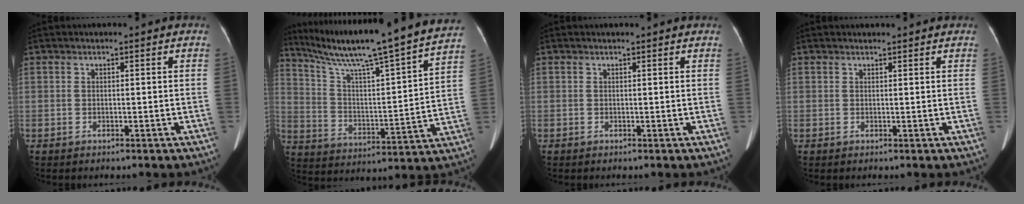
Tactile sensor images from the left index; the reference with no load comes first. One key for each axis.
{"total": 25.2, "fx": 21.6, "fy": -0.9, "fz": 12.9, "tx": -0.218, "ty": -0.031, "tz": 0.318}
{"total": 0.9, "fx": 0.8, "fy": 0.2, "fz": 0.1, "tx": -0.011, "ty": 0.013, "tz": 0.007}
{"total": 1.8, "fx": 1.8, "fy": 0.3, "fz": 0.3, "tx": -0.011, "ty": 0.015, "tz": 0.023}